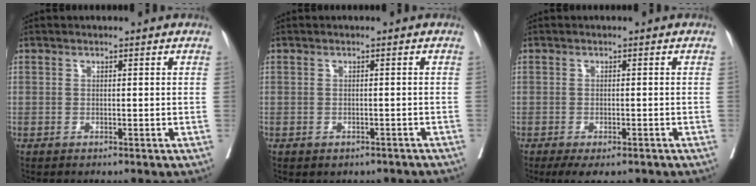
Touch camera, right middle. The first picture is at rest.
{"total": 4.2, "force": [-3.3, 2.2, 1.4], "torque": [-0.021, 0.010, -0.032]}
{"total": 6.3, "force": [-4.6, 2.3, 3.6], "torque": [-0.045, -0.007, -0.066]}